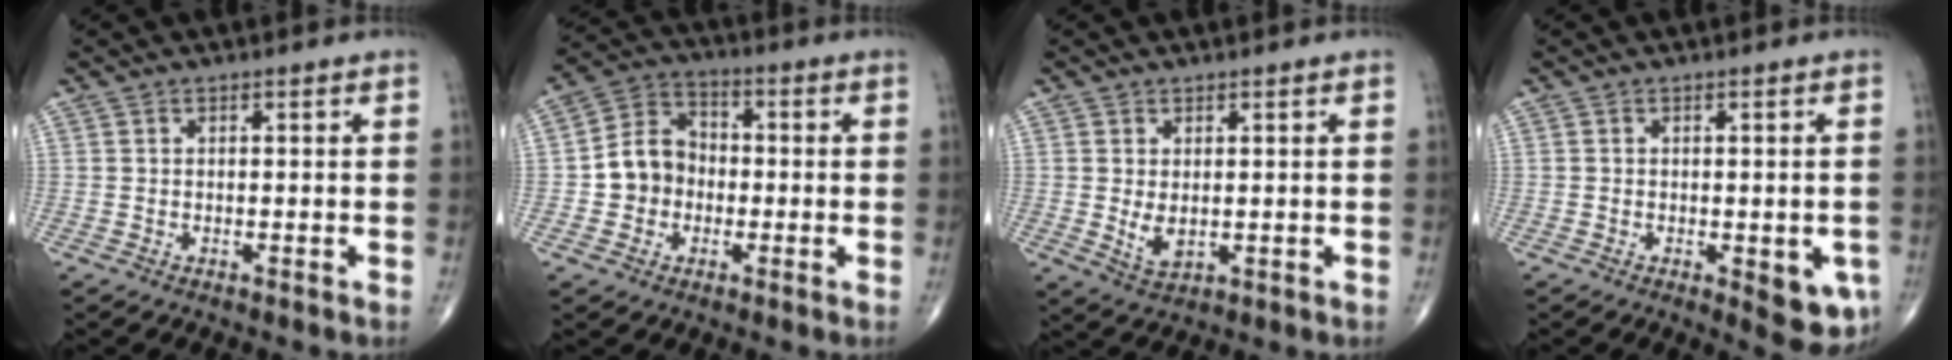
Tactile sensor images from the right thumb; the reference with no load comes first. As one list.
[{"total": 8.8, "force": [-1.3, 7.6, 4.3], "torque": [-0.054, 0.033, -0.037]}, {"total": 3.7, "force": [0.1, 2.2, 3.0], "torque": [-0.048, -0.010, 0.011]}, {"total": 7.0, "force": [-2.1, 2.9, 6.0], "torque": [-0.053, -0.008, -0.020]}]